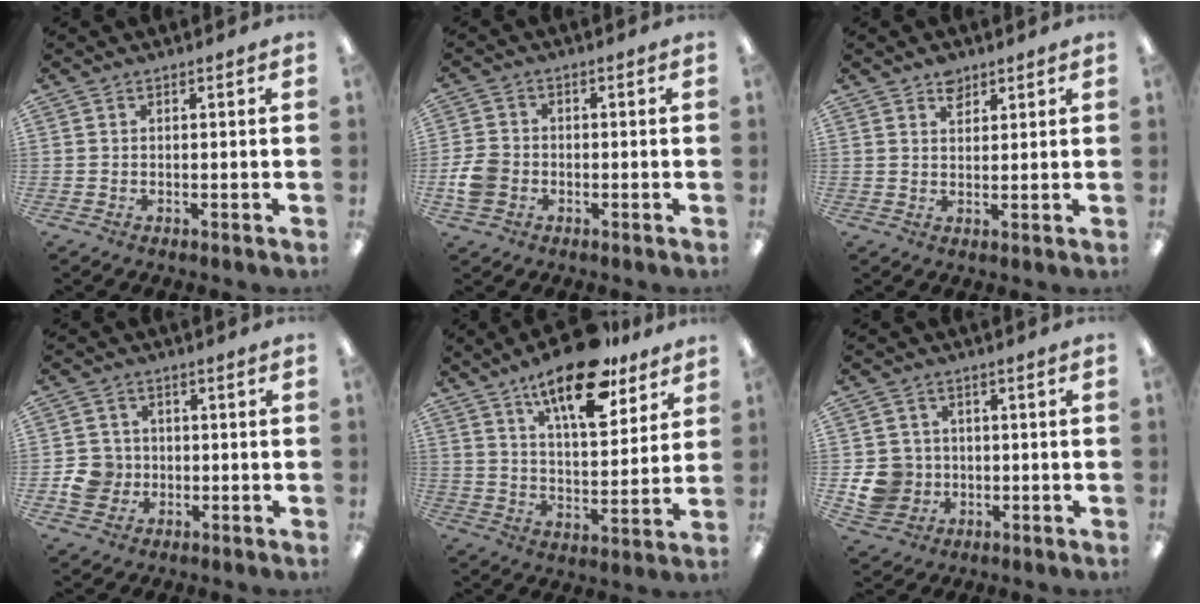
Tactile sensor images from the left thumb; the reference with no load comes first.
{"total": 6.1, "force": [-1.7, 4.9, 3.1], "torque": [-0.064, 0.014, -0.028]}
{"total": 3.5, "force": [2.6, 2.0, 1.3], "torque": [-0.013, -0.011, 0.046]}
{"total": 6.5, "force": [-1.2, 6.0, 2.2], "torque": [-0.040, 0.010, -0.021]}
{"total": 17.6, "force": [12.2, 6.6, 10.8], "torque": [-0.166, -0.064, 0.202]}
{"total": 8.4, "force": [-0.9, 8.0, 2.5], "torque": [-0.062, 0.015, -0.008]}